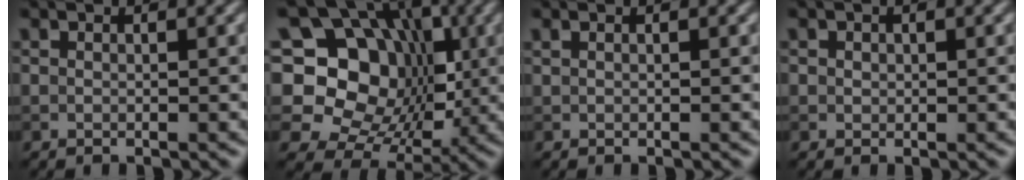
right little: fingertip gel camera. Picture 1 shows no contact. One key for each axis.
{"total": 12.9, "fx": 1.1, "fy": 10.9, "fz": 6.9, "tx": -0.119, "ty": 0.029, "tz": -0.009}
{"total": 0.0}
{"total": 0.7, "fx": 0.1, "fy": 0.6, "fz": 0.2, "tx": -0.004, "ty": -0.006, "tz": 0.008}